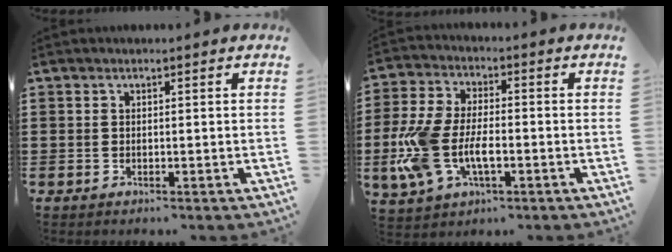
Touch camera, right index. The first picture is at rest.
{"total": 9.8, "force": [-2.6, 5.0, 7.9], "torque": [-0.195, -0.011, -0.052]}